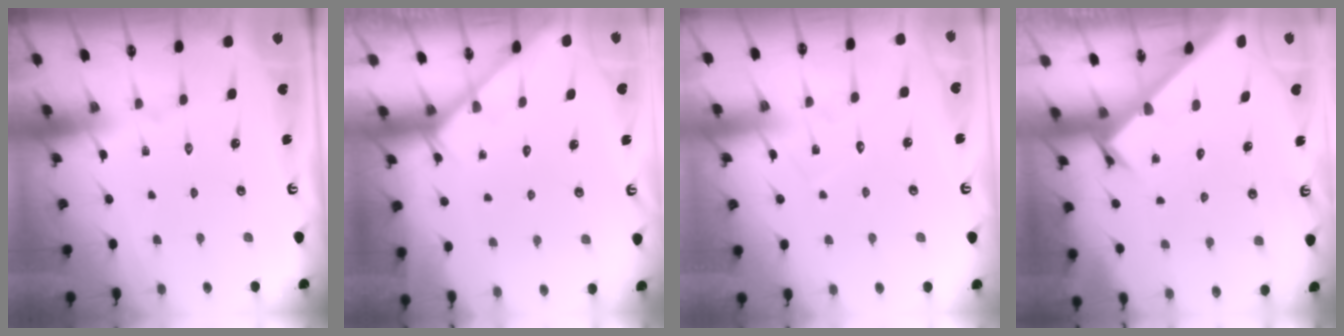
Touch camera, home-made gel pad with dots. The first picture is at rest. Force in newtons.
{"total": 3.5, "press": 3.5, "slide": 0.3}
{"total": 4.4, "press": 4.4, "slide": 0.5}
{"total": 2.2, "press": 2.2, "slide": 0.2}